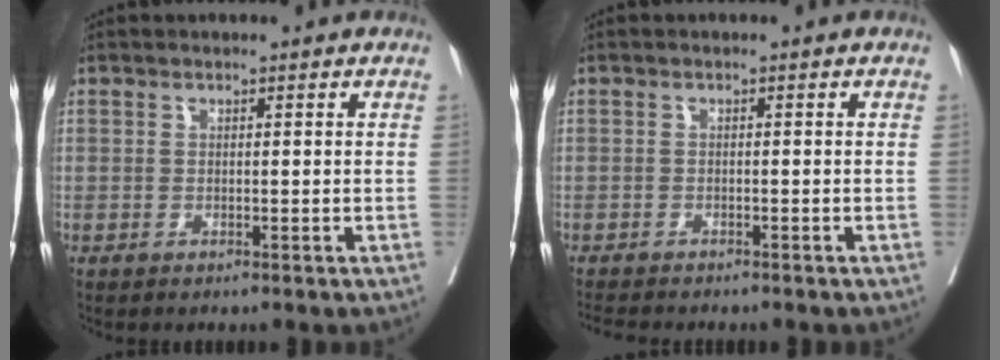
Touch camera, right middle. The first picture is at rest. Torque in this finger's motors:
{"motor_torque": [0.37, -0.38, 0.08, 0.02]}